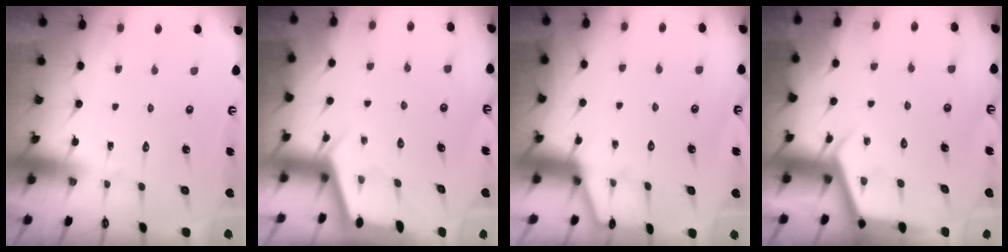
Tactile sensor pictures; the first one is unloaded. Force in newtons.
{"total": 2.3, "press": 2.3, "slide": 0.3}
{"total": 2.9, "press": 2.9, "slide": 0.5}
{"total": 3.8, "press": 3.8, "slide": 0.3}